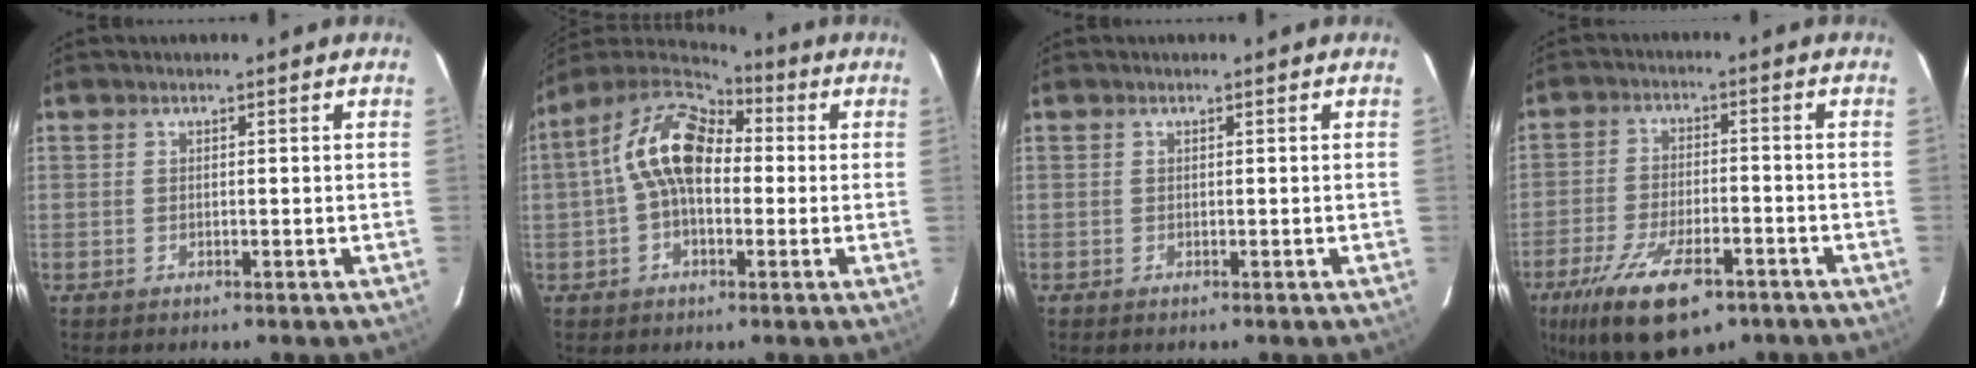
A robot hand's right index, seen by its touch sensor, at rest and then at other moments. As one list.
[{"total": 13.1, "force": [0.9, 7.8, 10.5], "torque": [-0.194, 0.032, 0.007]}, {"total": 0.0}, {"total": 16.7, "force": [-10.4, 6.6, 11.3], "torque": [-0.234, -0.036, -0.171]}]